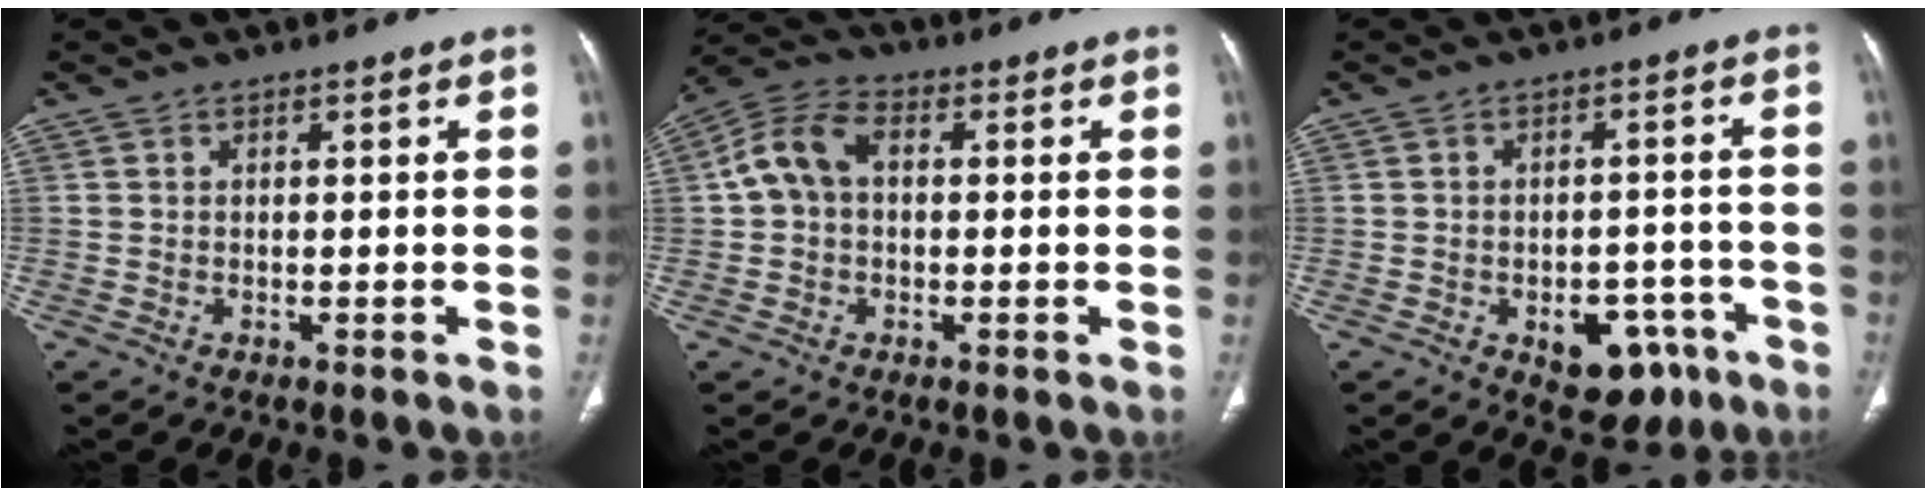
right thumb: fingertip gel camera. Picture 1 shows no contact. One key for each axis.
{"total": 7.9, "fx": 0.6, "fy": 5.5, "fz": 5.6, "tx": -0.109, "ty": 0.028, "tz": 0.004}
{"total": 9.6, "fx": -4.7, "fy": 5.9, "fz": 5.8, "tx": -0.045, "ty": 0.033, "tz": -0.050}